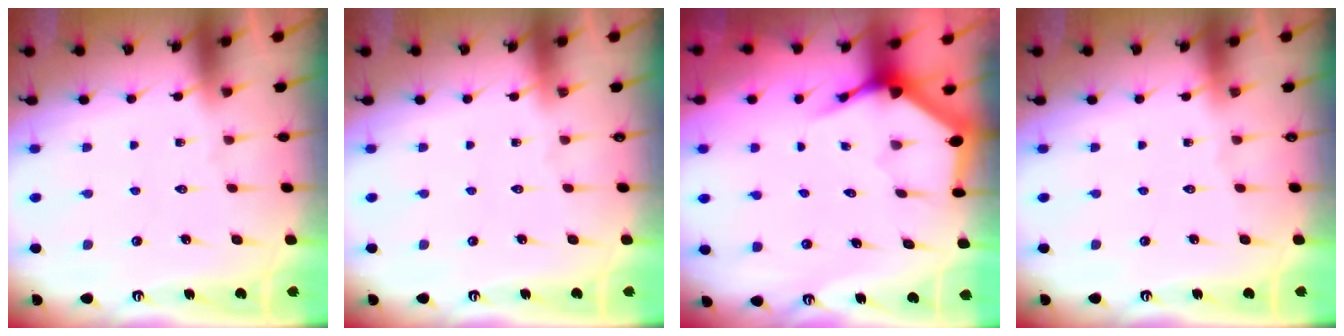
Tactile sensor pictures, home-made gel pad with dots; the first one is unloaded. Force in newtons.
{"total": 0.0}
{"total": 3.7, "press": 3.7, "slide": 0.5}
{"total": 0.0}